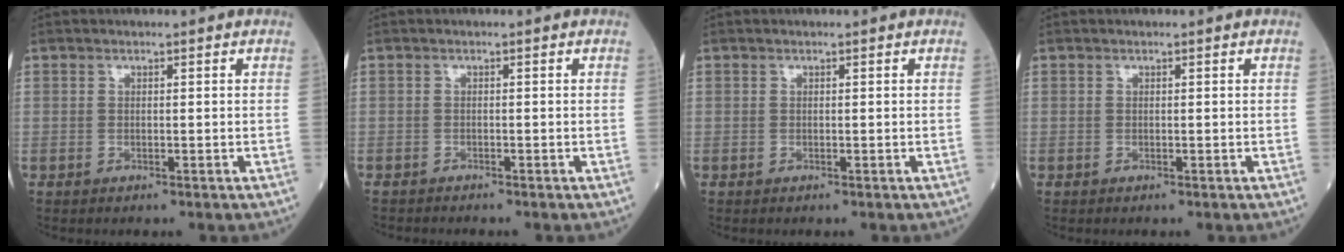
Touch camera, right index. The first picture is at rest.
{"total": 1.6, "force": [-1.6, 0.1, 0.1], "torque": [-0.005, -0.004, -0.027]}
{"total": 0.0}
{"total": 0.0}